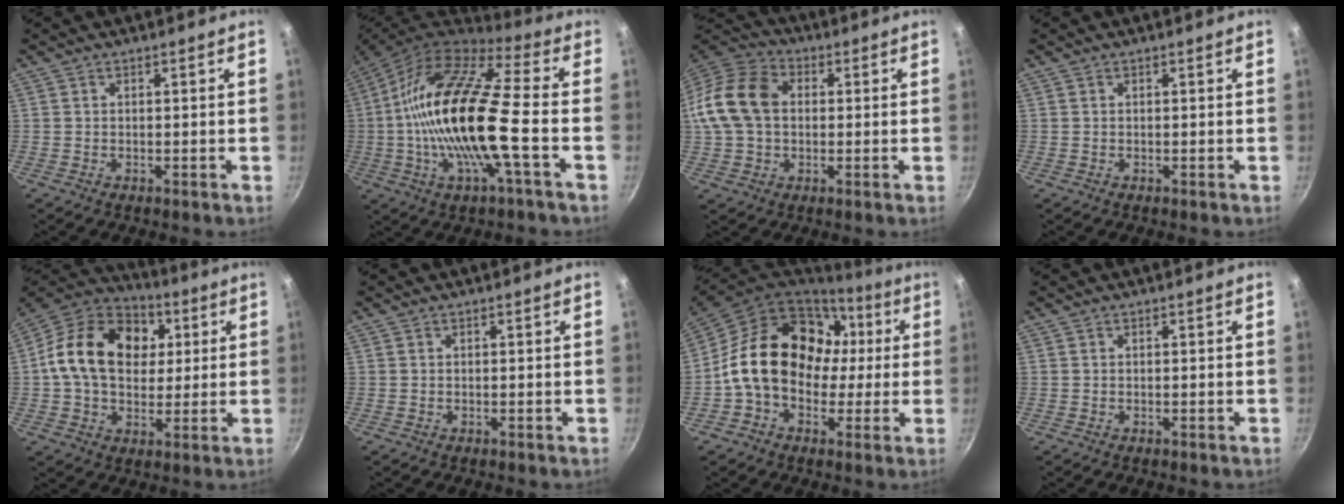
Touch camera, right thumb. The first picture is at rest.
{"total": 21.4, "force": [-2.8, 5.7, 20.5], "torque": [-0.389, 0.033, -0.071]}
{"total": 15.7, "force": [1.4, 11.5, 10.6], "torque": [-0.193, 0.032, 0.010]}
{"total": 0.0}
{"total": 20.5, "force": [3.9, 15.0, 13.4], "torque": [-0.205, 0.017, 0.052]}
{"total": 0.0}
{"total": 20.1, "force": [1.3, 15.5, 12.7], "torque": [-0.179, 0.043, 0.016]}
{"total": 0.0}